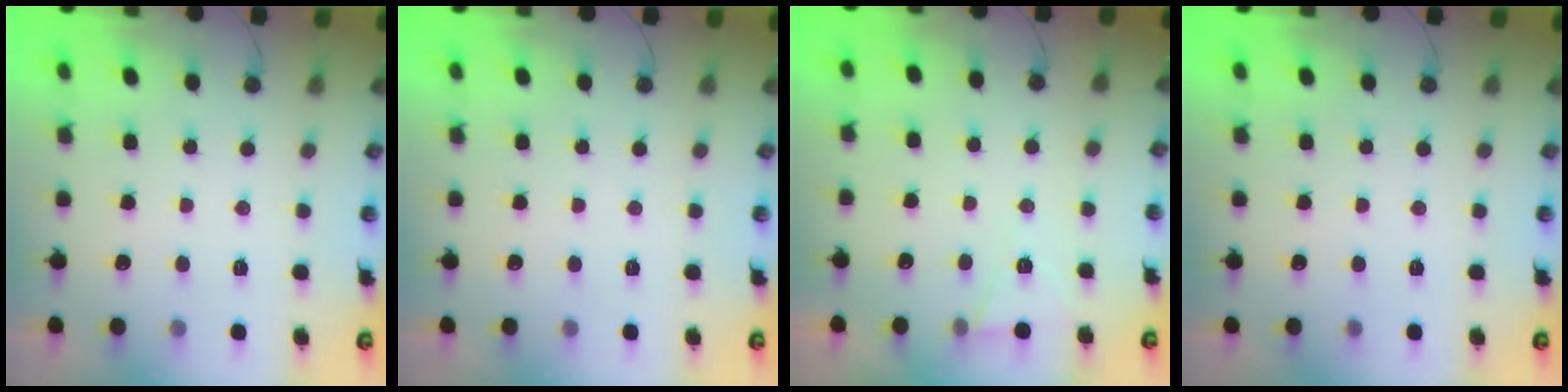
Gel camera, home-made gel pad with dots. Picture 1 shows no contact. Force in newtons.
{"total": 0.0}
{"total": 5.6, "press": 3.5, "slide": 4.4}
{"total": 0.0}